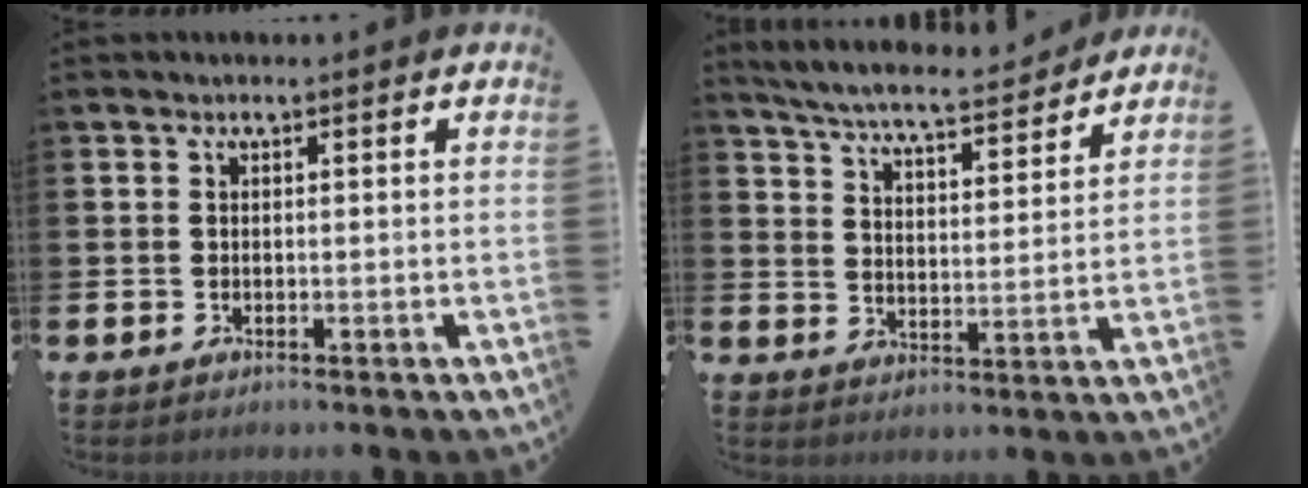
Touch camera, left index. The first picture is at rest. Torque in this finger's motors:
{"motor_torque": [1.26, -0.88, 0.65, 0.21]}